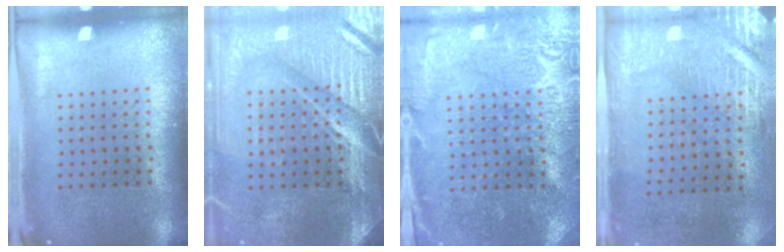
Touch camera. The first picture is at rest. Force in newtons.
{"total": 4.0, "press": 3.7, "slide": 1.6}
{"total": 3.1, "press": 3.1, "slide": 0.4}
{"total": 2.9, "press": 2.5, "slide": 1.4}